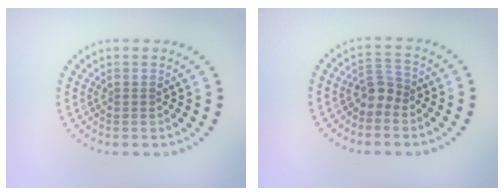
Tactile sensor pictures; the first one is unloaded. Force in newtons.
{"total": 1.9, "press": 1.6, "slide": 1.1}